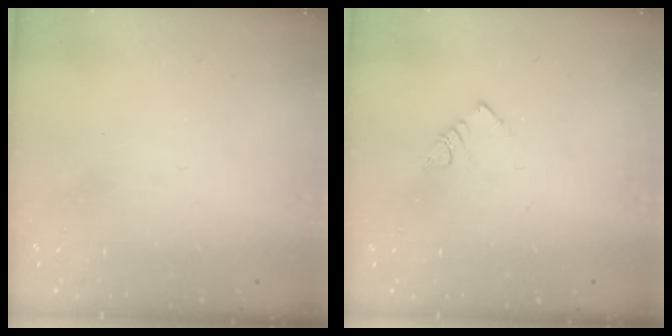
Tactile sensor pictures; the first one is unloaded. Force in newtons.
{"total": 2.8, "press": 2.8, "slide": 0.3}